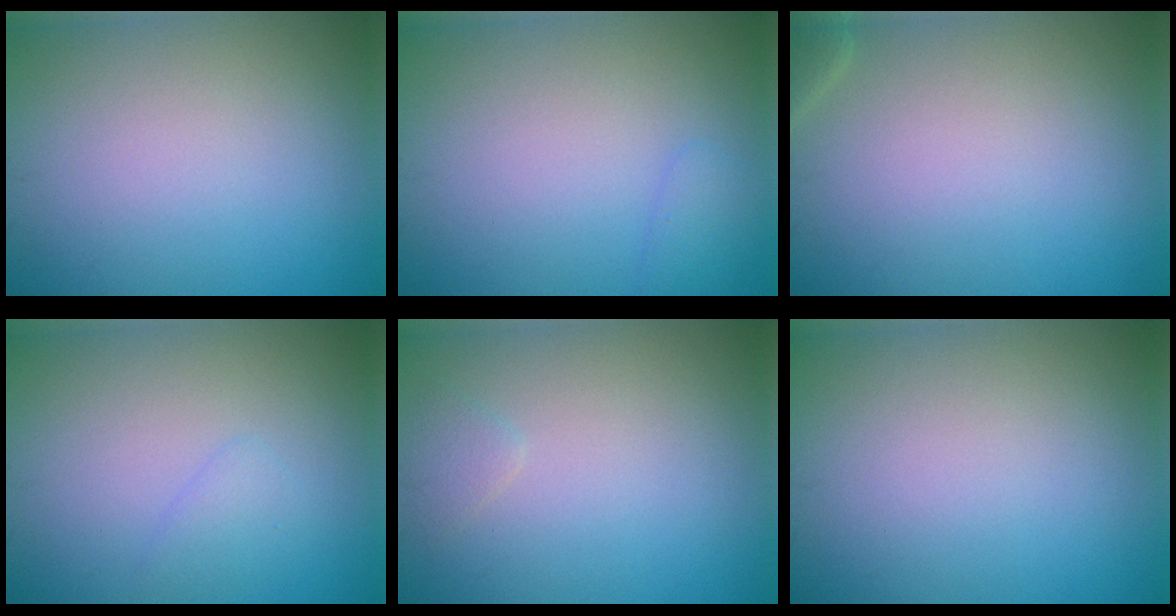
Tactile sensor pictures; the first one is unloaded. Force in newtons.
{"total": 1.0, "press": 1.0, "slide": 0.1}
{"total": 1.1, "press": 1.1, "slide": 0.1}
{"total": 1.2, "press": 1.2, "slide": 0.0}
{"total": 0.9, "press": 0.9, "slide": 0.1}
{"total": 0.0}